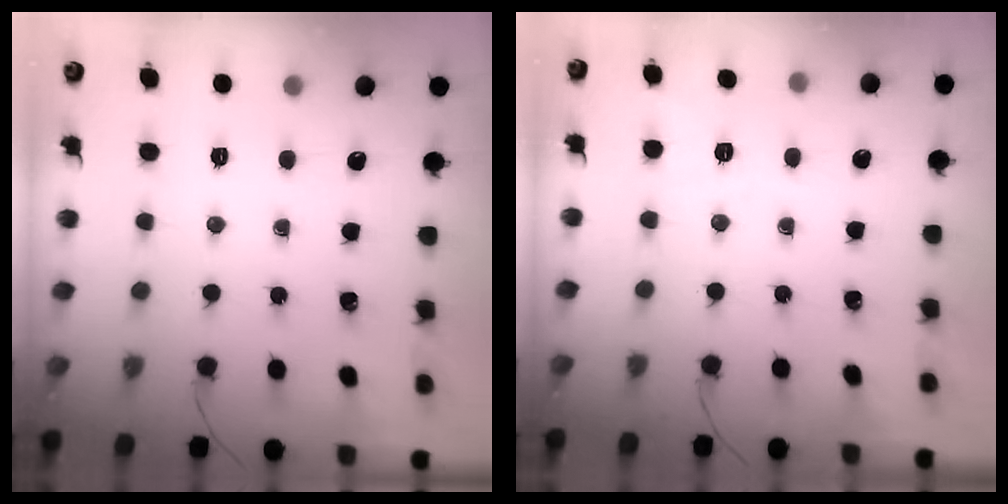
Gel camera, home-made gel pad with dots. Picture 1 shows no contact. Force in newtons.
{"total": 2.1, "press": 0.1, "slide": 2.1}